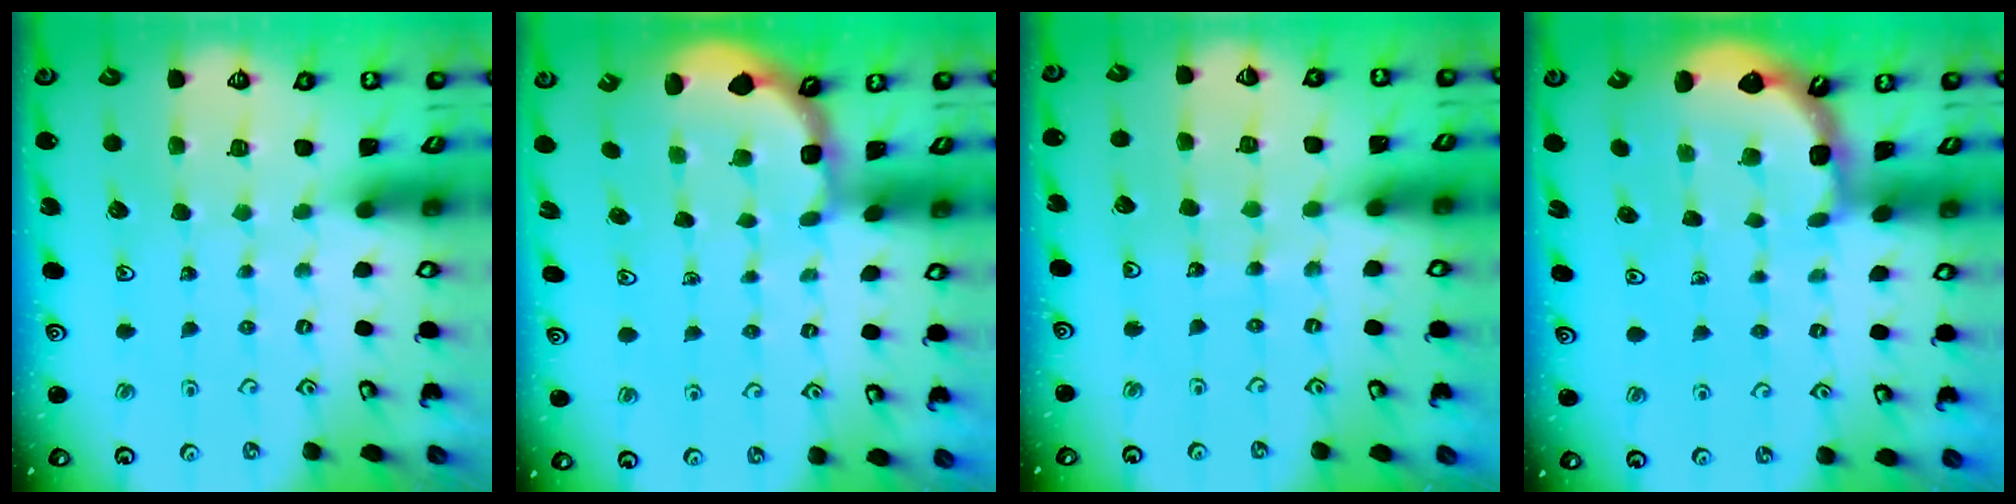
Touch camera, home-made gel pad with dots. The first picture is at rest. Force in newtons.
{"total": 2.7, "press": 2.1, "slide": 1.7}
{"total": 4.9, "press": 4.8, "slide": 0.7}
{"total": 1.9, "press": 1.9, "slide": 0.2}